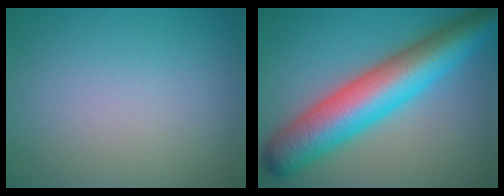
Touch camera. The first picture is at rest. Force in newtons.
{"total": 11.0, "press": 11.0, "slide": 0.2}